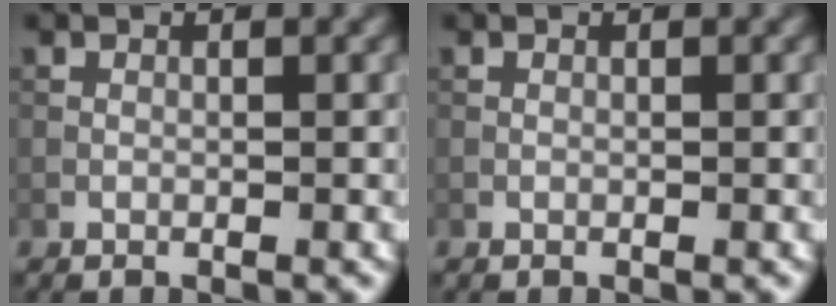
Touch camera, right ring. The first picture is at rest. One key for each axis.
{"total": 0.0}